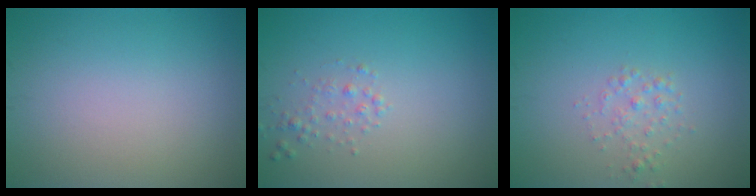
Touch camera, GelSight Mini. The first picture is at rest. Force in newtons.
{"total": 1.2, "press": 1.2, "slide": 0.1}
{"total": 1.4, "press": 1.4, "slide": 0.0}